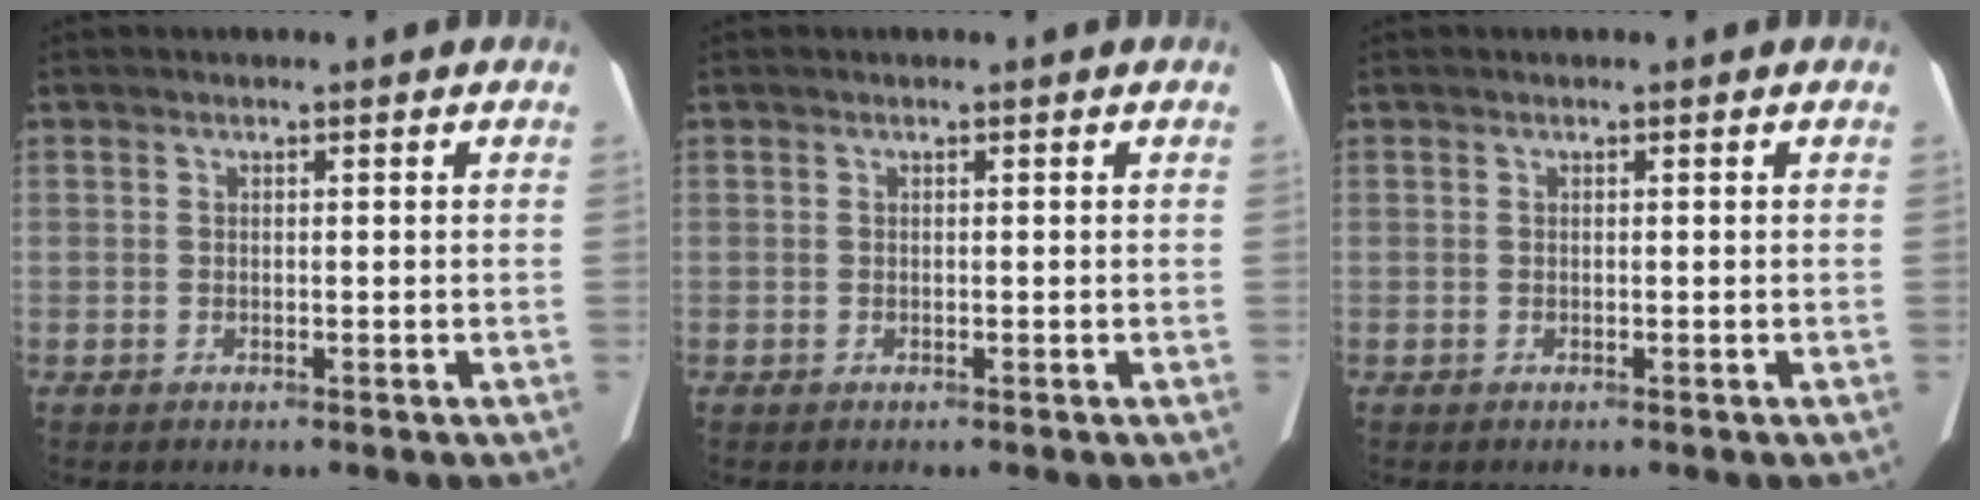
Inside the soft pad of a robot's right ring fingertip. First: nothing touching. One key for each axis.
{"total": 0.0}
{"total": 0.0}